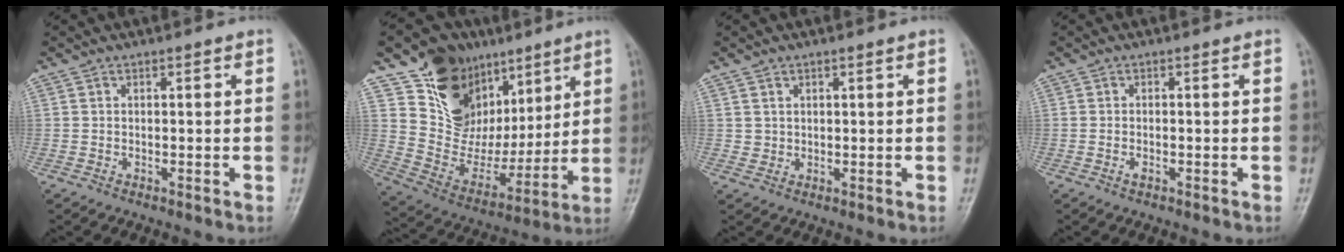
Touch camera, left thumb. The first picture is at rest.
{"total": 19.7, "force": [11.0, 14.3, 7.9], "torque": [-0.075, -0.037, 0.208]}
{"total": 1.5, "force": [0.9, 1.2, 0.1], "torque": [0.013, -0.005, 0.012]}
{"total": 0.9, "force": [-0.5, 0.3, 0.7], "torque": [-0.014, 0.006, -0.006]}